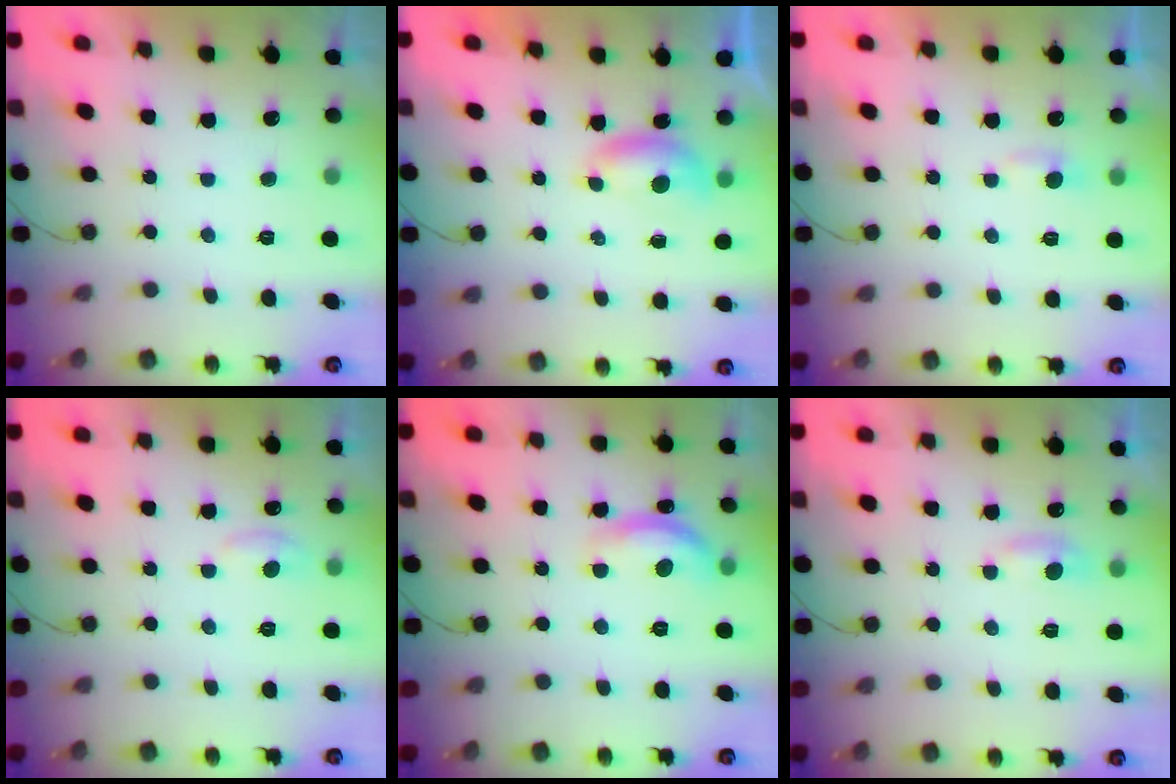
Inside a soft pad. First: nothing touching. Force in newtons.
{"total": 4.8, "press": 4.7, "slide": 0.4}
{"total": 3.3, "press": 3.3, "slide": 0.4}
{"total": 5.5, "press": 5.5, "slide": 0.6}
{"total": 13.0, "press": 12.9, "slide": 0.7}
{"total": 5.2, "press": 5.2, "slide": 0.8}